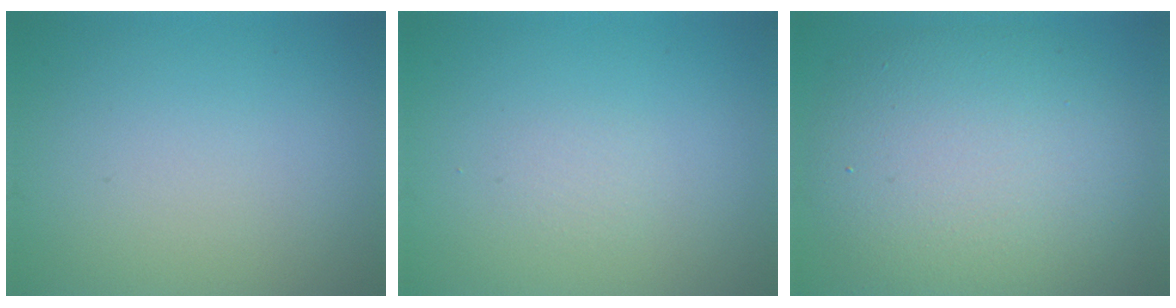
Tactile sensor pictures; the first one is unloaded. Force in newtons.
{"total": 0.7, "press": 0.7, "slide": 0.1}
{"total": 10.0, "press": 10.0, "slide": 0.6}